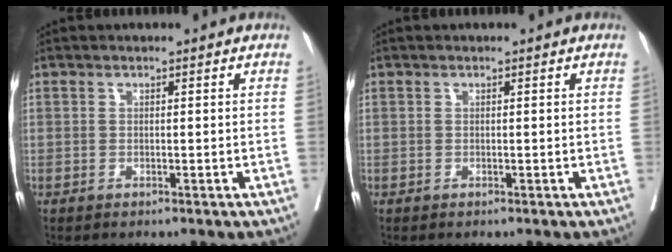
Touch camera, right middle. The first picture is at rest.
{"total": 0.0}